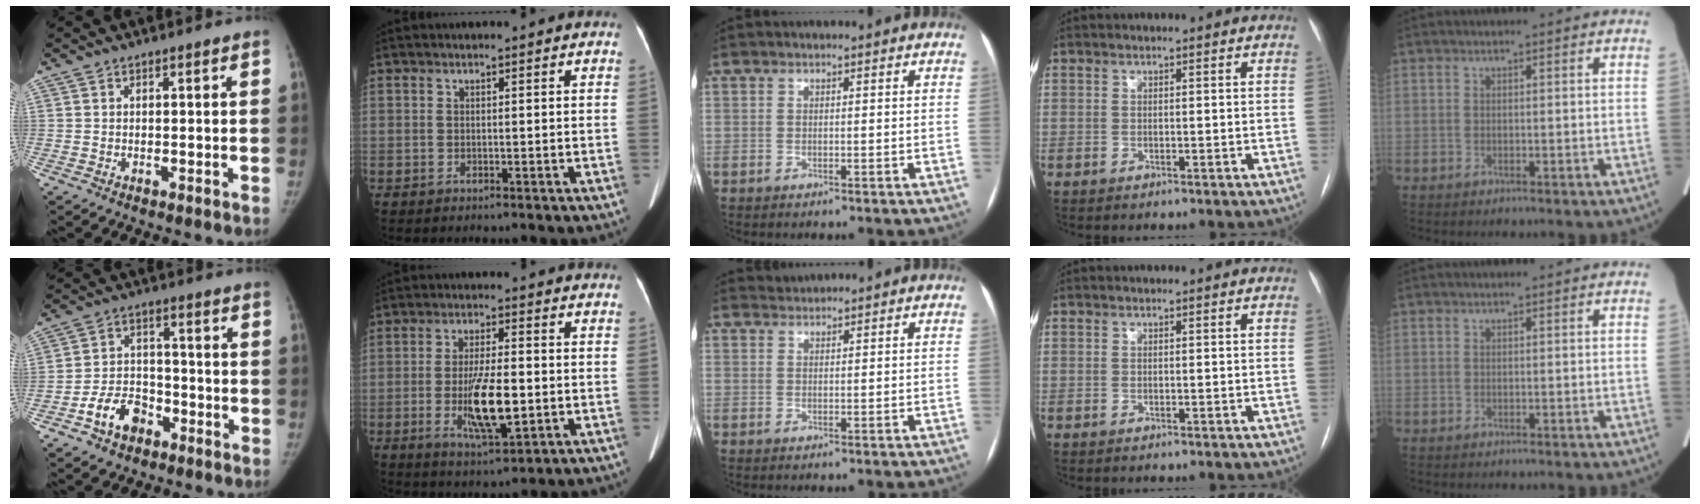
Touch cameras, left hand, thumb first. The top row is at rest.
{"thumb": {"total": 8.3, "force": [-4.6, 5.6, 4.2], "torque": [-0.057, 0.035, -0.079]}, "index": {"total": 9.3, "force": [-1.9, 2.1, 8.9], "torque": [-0.167, -0.012, -0.029]}, "middle": {"total": 1.1, "force": [1.0, 0.0, -0.5], "torque": [-0.001, 0.006, 0.020]}}